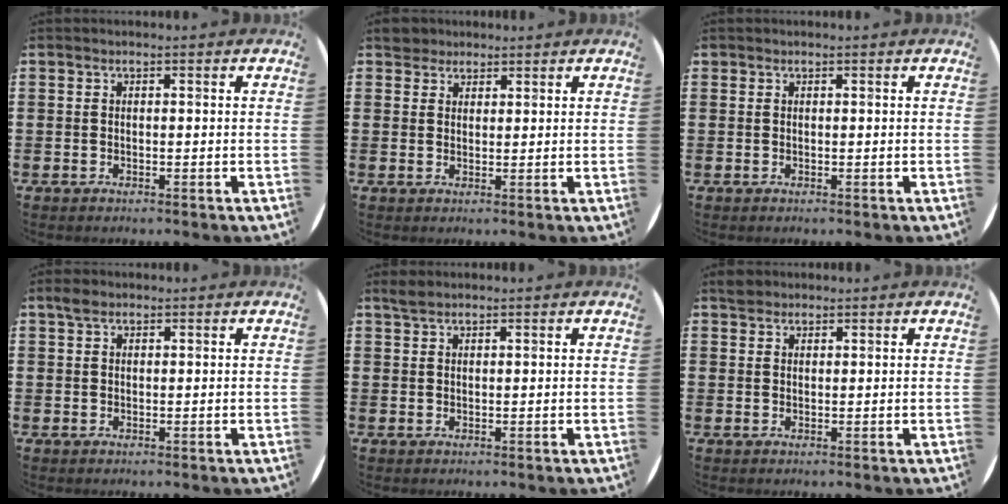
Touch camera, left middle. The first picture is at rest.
{"total": 2.7, "force": [2.4, 1.3, 0.0], "torque": [-0.001, 0.002, 0.047]}
{"total": 0.0}
{"total": 1.4, "force": [1.1, 0.8, 0.5], "torque": [-0.003, 0.002, 0.020]}
{"total": 1.5, "force": [1.3, 0.4, 0.5], "torque": [-0.012, 0.003, 0.025]}
{"total": 1.6, "force": [1.4, 0.6, 0.0], "torque": [0.004, 0.001, 0.027]}